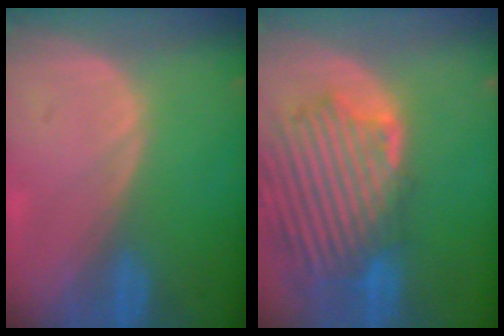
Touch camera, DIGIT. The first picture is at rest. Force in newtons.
{"total": 13.1, "press": 11.5, "slide": 6.4}